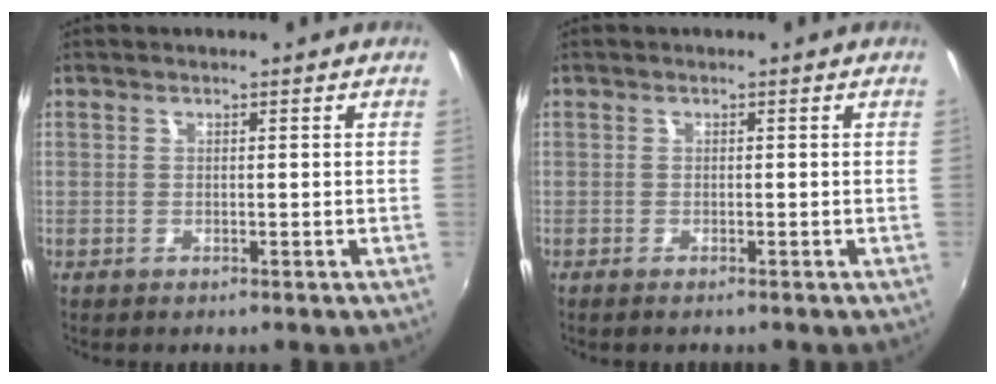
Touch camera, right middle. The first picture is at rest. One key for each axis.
{"total": 0.8, "fx": -0.7, "fy": -0.2, "fz": 0.3, "tx": -0.008, "ty": -0.003, "tz": -0.013}